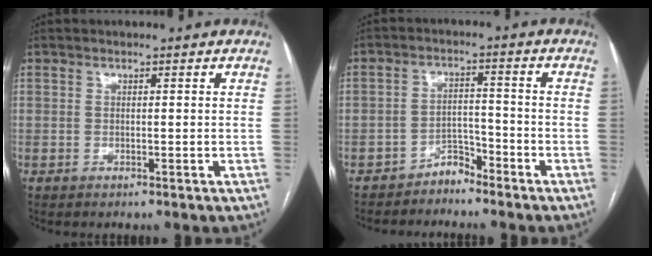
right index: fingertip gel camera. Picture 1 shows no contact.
{"total": 3.4, "force": [-3.0, 1.4, 0.3], "torque": [0.004, 0.005, -0.051]}